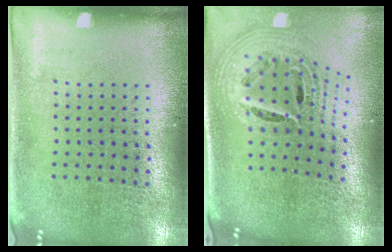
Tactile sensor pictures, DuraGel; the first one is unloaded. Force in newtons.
{"total": 2.3, "press": 1.7, "slide": 1.7}